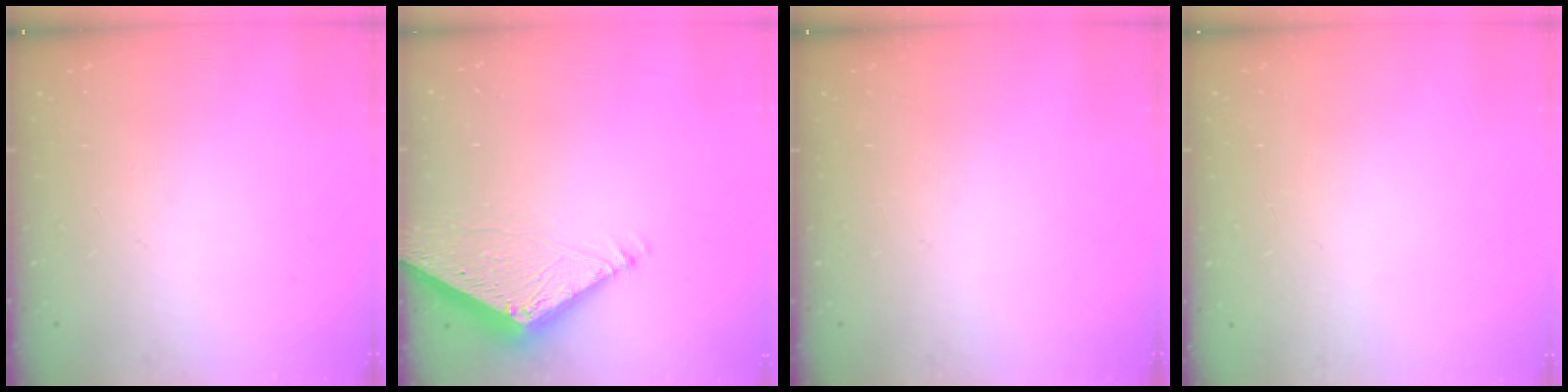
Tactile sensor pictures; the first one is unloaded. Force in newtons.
{"total": 6.6, "press": 6.6, "slide": 0.1}
{"total": 0.0}
{"total": 0.7, "press": 0.3, "slide": 0.7}